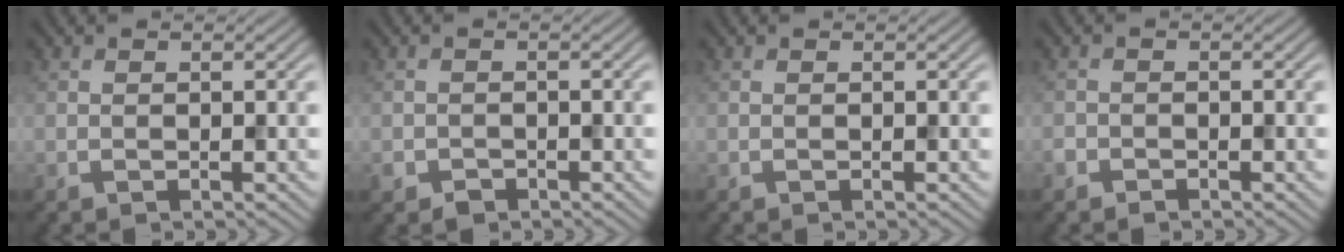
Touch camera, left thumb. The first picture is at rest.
{"total": 1.9, "force": [-1.3, 1.3, 0.5], "torque": [-0.009, -0.007, -0.028]}
{"total": 0.0}
{"total": 1.2, "force": [-0.9, 0.8, 0.2], "torque": [-0.002, -0.002, -0.022]}